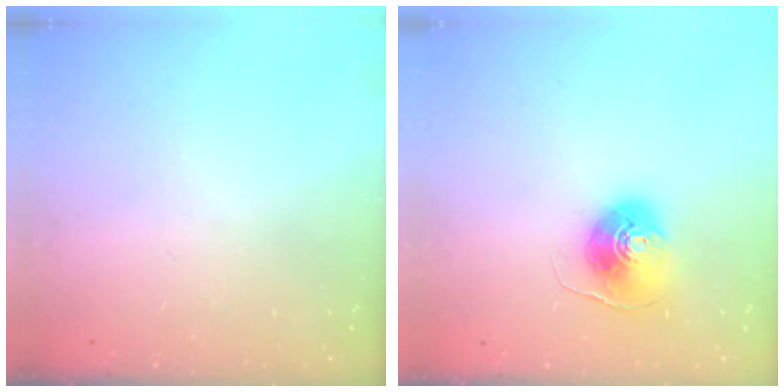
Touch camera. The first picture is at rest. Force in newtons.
{"total": 8.1, "press": 8.1, "slide": 0.3}